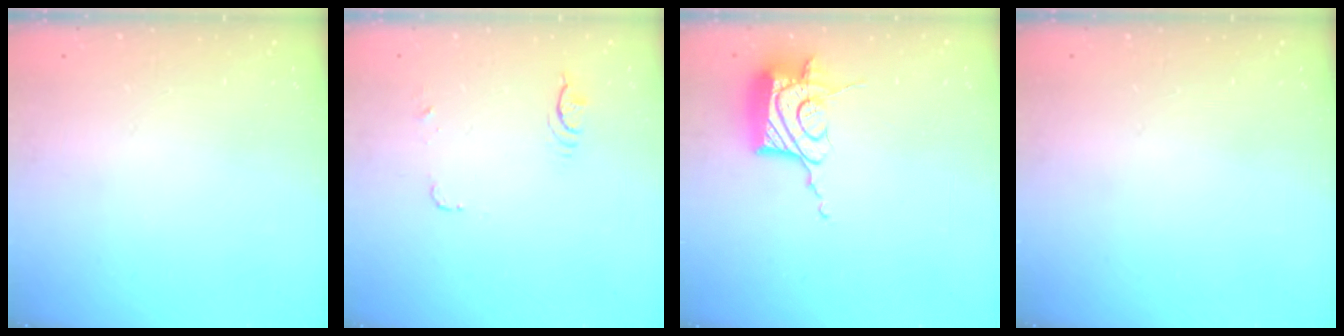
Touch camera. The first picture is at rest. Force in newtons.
{"total": 14.3, "press": 5.9, "slide": 13.1}
{"total": 17.2, "press": 17.1, "slide": 0.7}
{"total": 0.0}